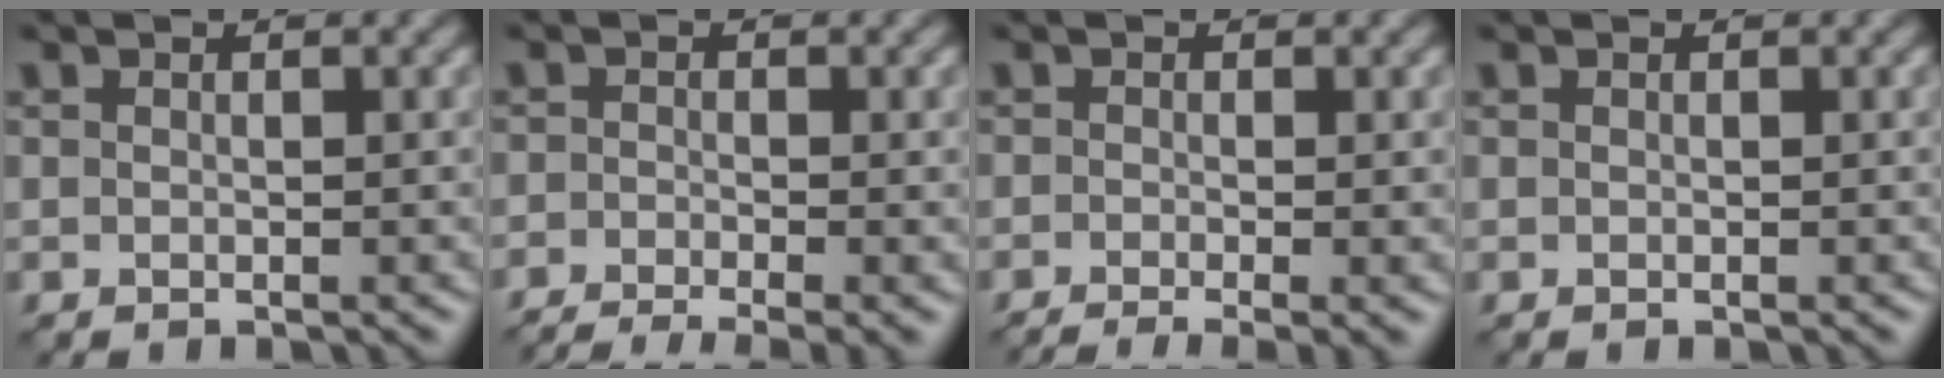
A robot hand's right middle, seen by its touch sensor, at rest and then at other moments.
{"total": 4.1, "force": [-3.0, 0.9, 2.7], "torque": [-0.041, -0.014, -0.058]}
{"total": 3.2, "force": [-1.6, 0.8, 2.7], "torque": [-0.036, -0.010, -0.027]}
{"total": 0.0}